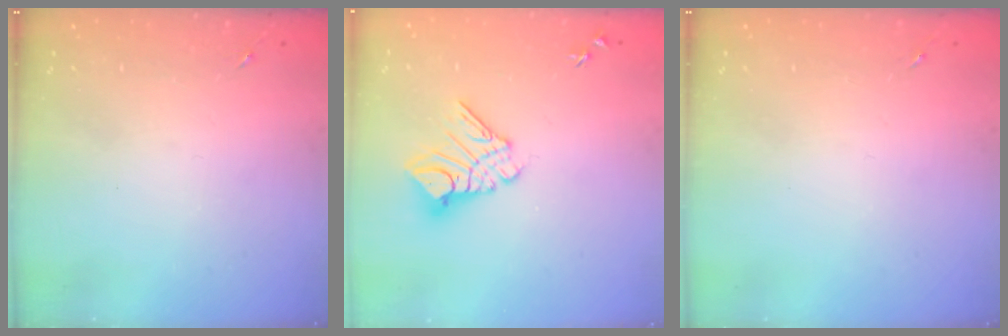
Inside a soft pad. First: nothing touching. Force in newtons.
{"total": 11.6, "press": 11.6, "slide": 1.2}
{"total": 0.0}